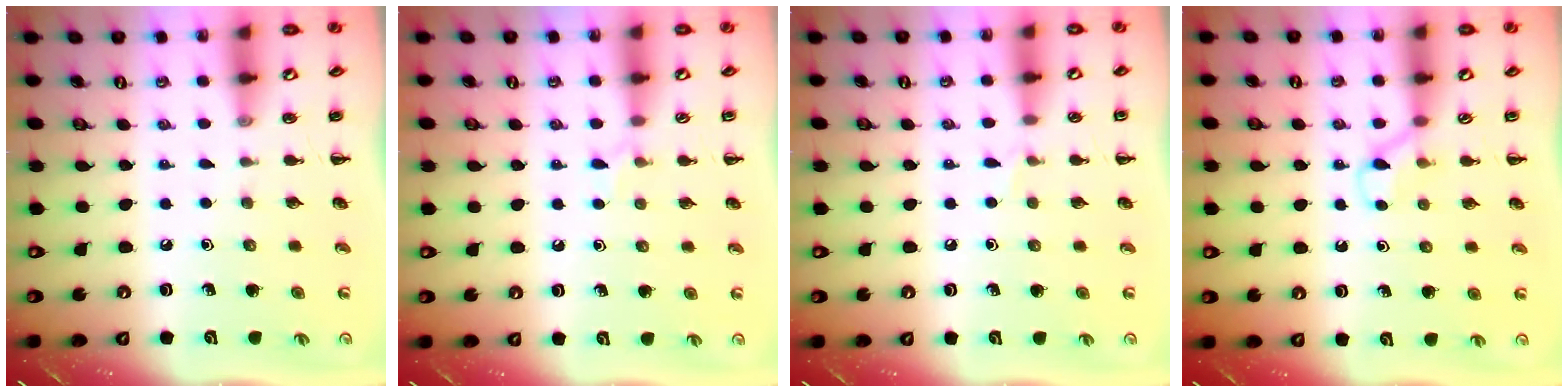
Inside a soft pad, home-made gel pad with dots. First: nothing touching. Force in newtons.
{"total": 4.9, "press": 4.6, "slide": 1.6}
{"total": 3.5, "press": 3.3, "slide": 1.3}
{"total": 3.7, "press": 3.4, "slide": 1.4}